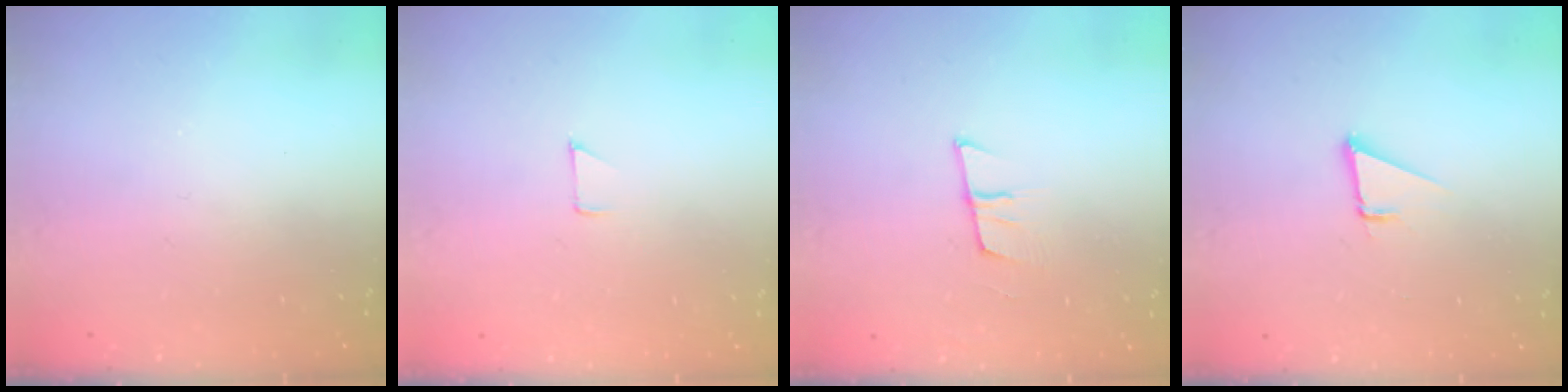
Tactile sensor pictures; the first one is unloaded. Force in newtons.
{"total": 3.2, "press": 3.2, "slide": 0.3}
{"total": 6.9, "press": 6.3, "slide": 2.8}
{"total": 1.9, "press": 1.9, "slide": 0.1}